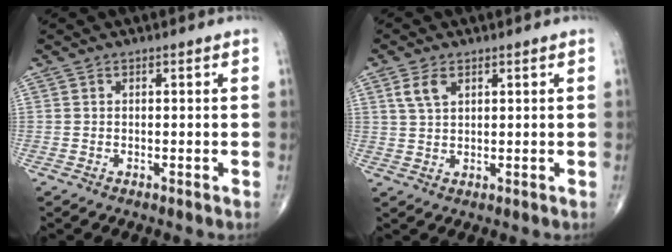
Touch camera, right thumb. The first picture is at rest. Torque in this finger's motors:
{"motor_torque": [0.13, 0.17, 0.46, 0.23, 0.12]}